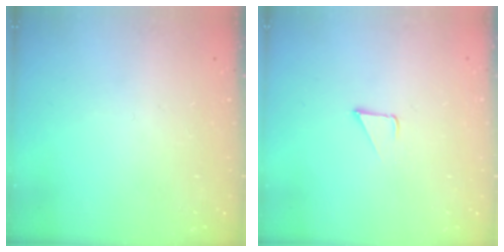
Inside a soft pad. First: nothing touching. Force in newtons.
{"total": 3.5, "press": 3.5, "slide": 0.2}